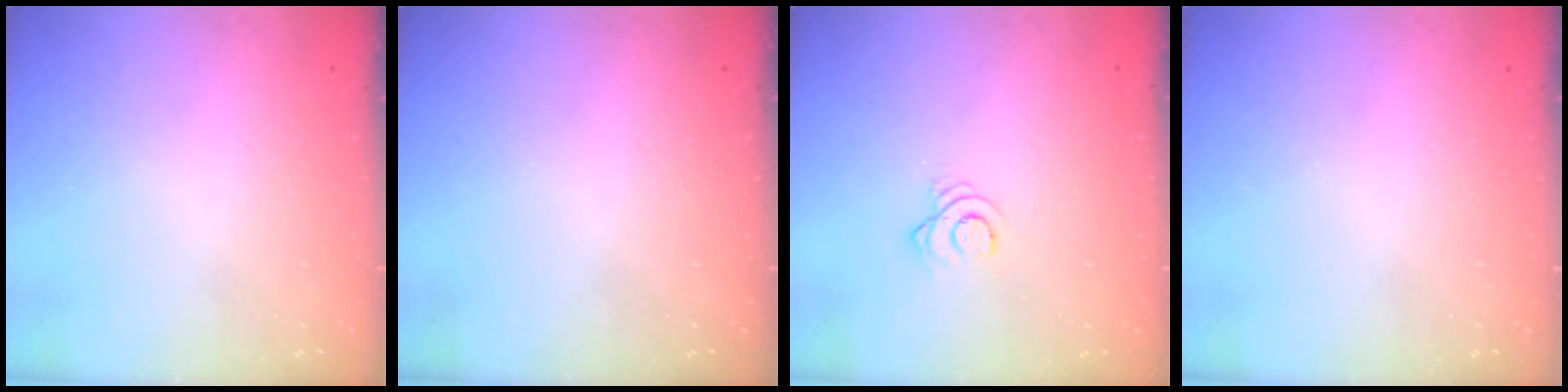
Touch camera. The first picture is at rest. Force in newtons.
{"total": 0.0}
{"total": 3.1, "press": 3.1, "slide": 0.3}
{"total": 0.0}